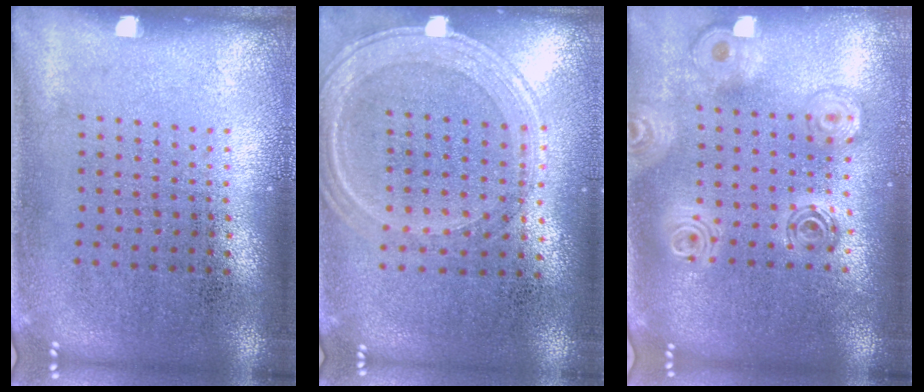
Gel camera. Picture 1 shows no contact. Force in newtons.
{"total": 1.2, "press": 1.2, "slide": 0.4}
{"total": 2.1, "press": 1.7, "slide": 1.2}